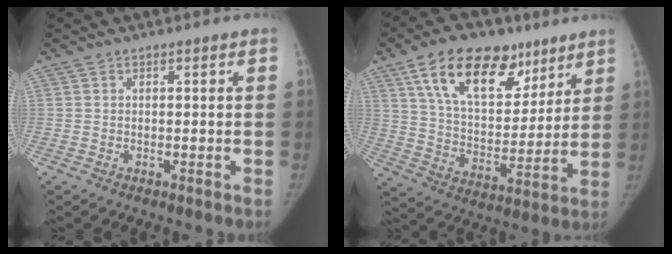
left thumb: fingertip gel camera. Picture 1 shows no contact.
{"total": 21.2, "force": [12.1, 11.6, 12.9], "torque": [-0.174, -0.033, 0.209]}